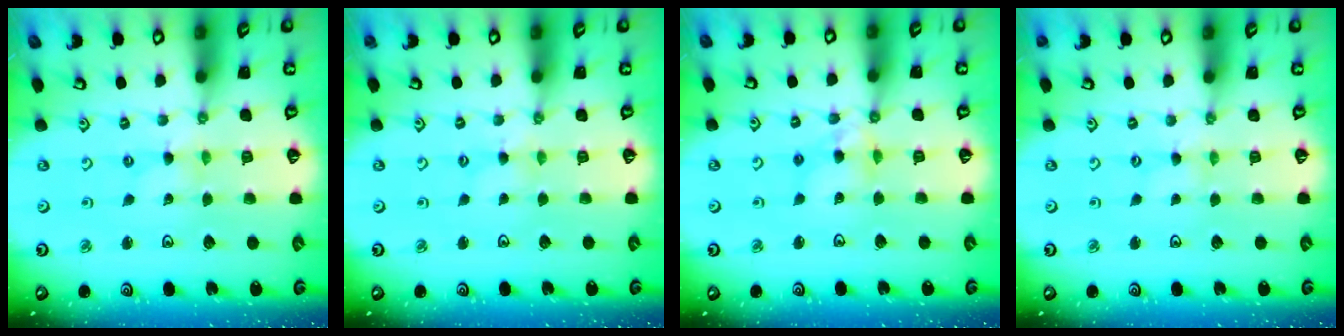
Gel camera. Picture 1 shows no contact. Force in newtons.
{"total": 1.3, "press": 1.2, "slide": 0.4}
{"total": 7.7, "press": 7.7, "slide": 0.7}
{"total": 0.0}